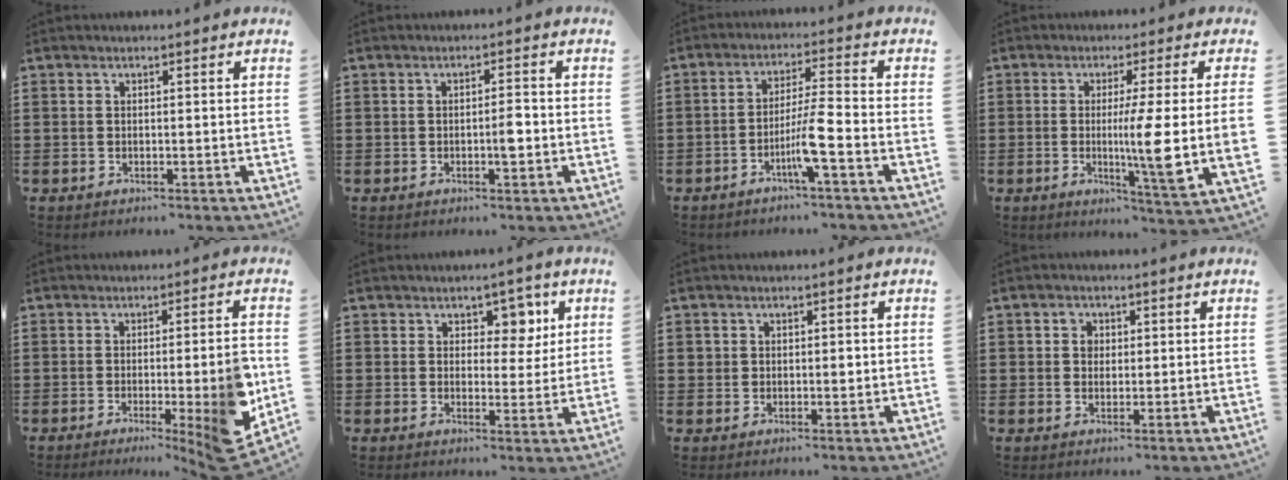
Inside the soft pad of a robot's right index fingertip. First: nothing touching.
{"total": 2.8, "force": [-0.6, 0.7, 2.6], "torque": [-0.046, 0.002, -0.010]}
{"total": 6.0, "force": [-3.0, -0.3, 5.2], "torque": [-0.103, -0.009, -0.059]}
{"total": 9.3, "force": [0.0, -0.1, 9.3], "torque": [-0.162, -0.024, -0.011]}
{"total": 8.1, "force": [-2.1, 0.7, 7.8], "torque": [-0.103, -0.027, -0.036]}
{"total": 5.0, "force": [2.6, 3.5, 2.3], "torque": [-0.031, 0.002, 0.038]}
{"total": 1.6, "force": [0.3, 1.3, 1.0], "torque": [-0.022, 0.008, 0.004]}
{"total": 2.1, "force": [0.6, 1.8, 0.9], "torque": [-0.025, 0.010, 0.009]}